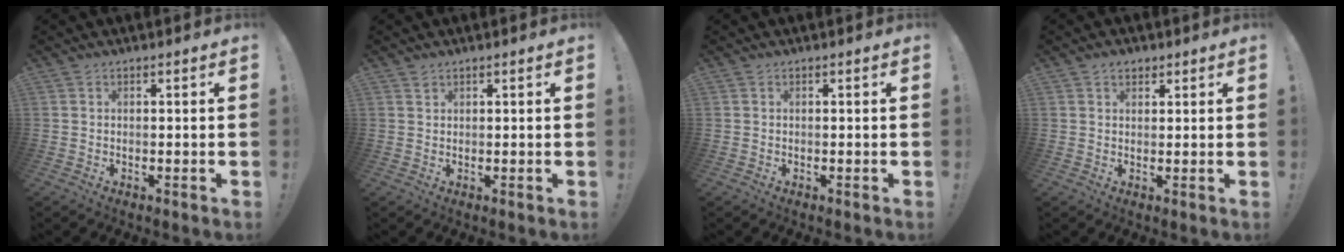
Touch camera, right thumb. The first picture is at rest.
{"total": 1.1, "force": [0.9, 0.6, 0.2], "torque": [-0.004, -0.001, 0.017]}
{"total": 0.0}
{"total": 2.7, "force": [1.7, 1.8, 1.2], "torque": [-0.014, -0.004, 0.030]}